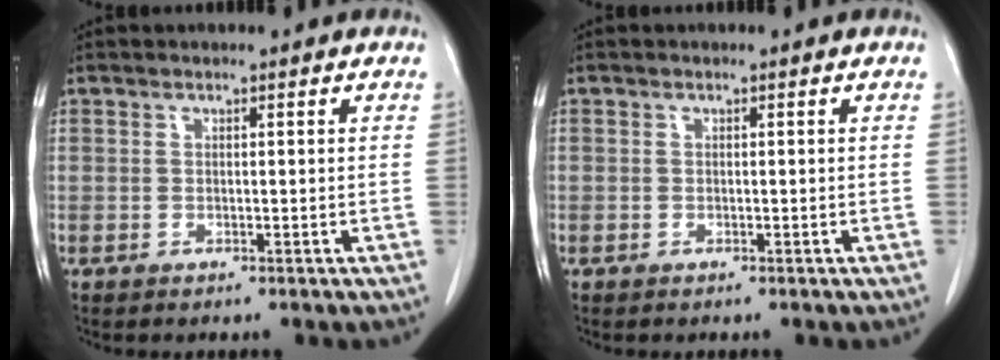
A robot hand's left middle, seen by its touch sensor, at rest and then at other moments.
{"total": 0.0}